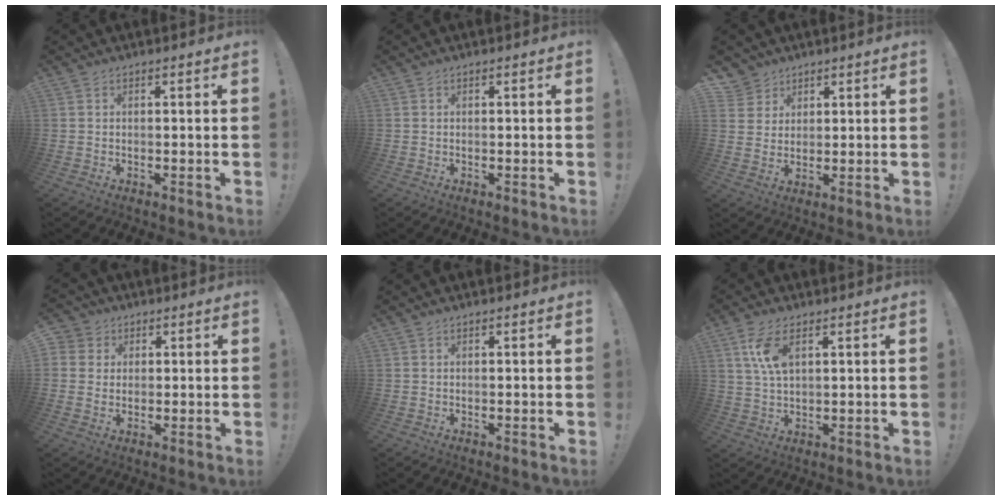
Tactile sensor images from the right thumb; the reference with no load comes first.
{"total": 0.0}
{"total": 5.0, "force": [3.3, 3.8, 0.1], "torque": [-0.001, -0.027, 0.063]}
{"total": 4.5, "force": [1.3, 4.2, 1.1], "torque": [-0.015, -0.004, 0.024]}
{"total": 0.0}
{"total": 7.9, "force": [3.4, 3.6, 6.1], "torque": [-0.119, -0.015, 0.059]}